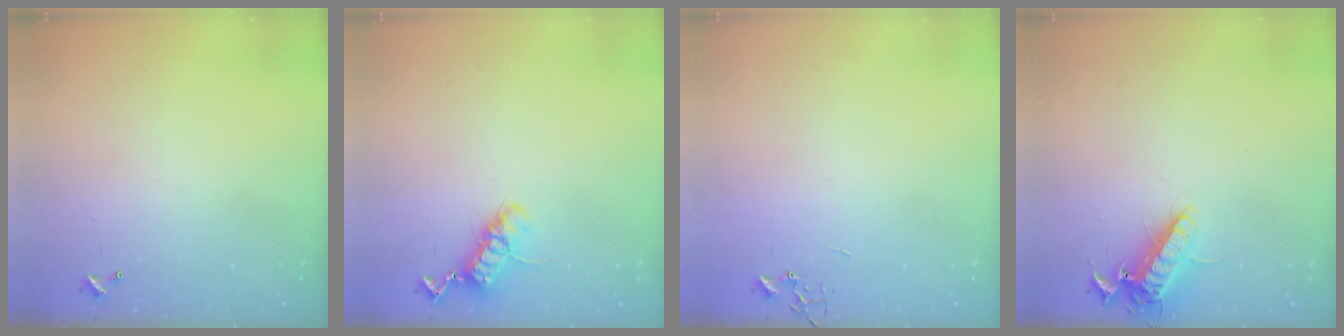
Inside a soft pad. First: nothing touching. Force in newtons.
{"total": 11.7, "press": 11.7, "slide": 0.9}
{"total": 0.0}
{"total": 12.7, "press": 12.5, "slide": 2.1}